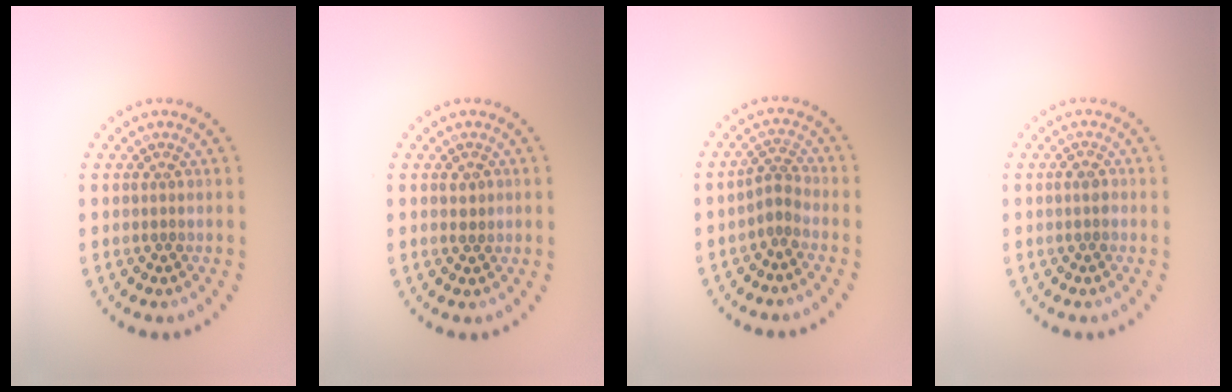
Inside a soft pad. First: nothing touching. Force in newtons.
{"total": 0.9, "press": 0.9, "slide": 0.2}
{"total": 2.0, "press": 1.3, "slide": 1.5}
{"total": 0.9, "press": 0.8, "slide": 0.2}